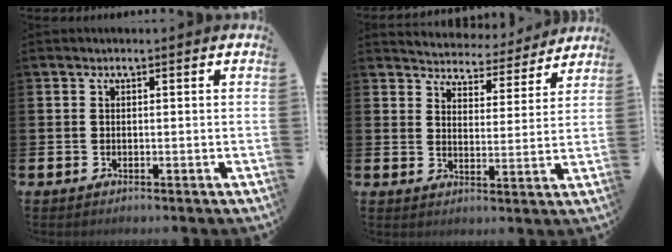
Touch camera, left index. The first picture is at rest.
{"total": 4.8, "force": [4.7, 1.1, -0.1], "torque": [-0.014, -0.042, 0.079]}